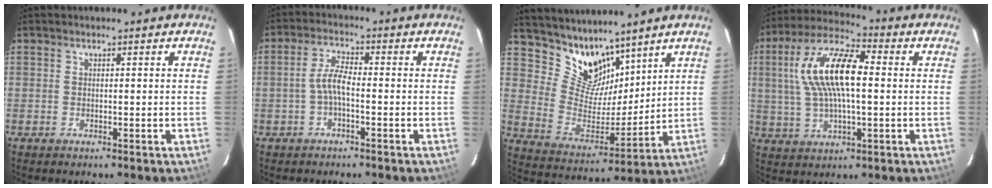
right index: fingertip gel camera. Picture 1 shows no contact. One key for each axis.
{"total": 3.9, "fx": -1.3, "fy": 1.0, "fz": 3.5, "tx": -0.078, "ty": 0.012, "tz": -0.029}
{"total": 11.5, "fx": 9.3, "fy": 6.0, "fz": 3.1, "tx": -0.060, "ty": -0.004, "tz": 0.185}
{"total": 15.3, "fx": 2.0, "fy": 5.9, "fz": 14.0, "tx": -0.277, "ty": 0.023, "tz": 0.033}